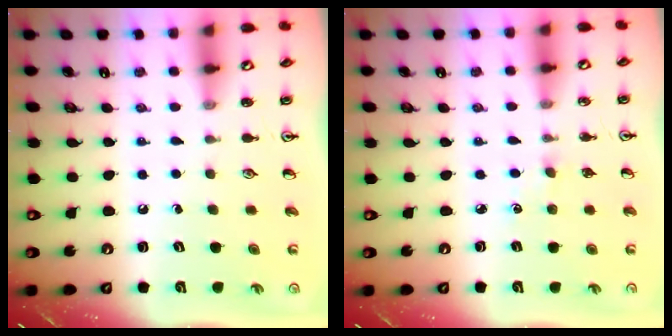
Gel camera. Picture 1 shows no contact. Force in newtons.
{"total": 2.0, "press": 2.0, "slide": 0.3}